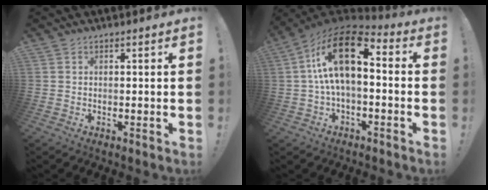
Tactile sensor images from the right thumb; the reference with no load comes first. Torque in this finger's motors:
{"motor_torque": [1.61, 2.76, 1.00, 1.01, 0.70]}